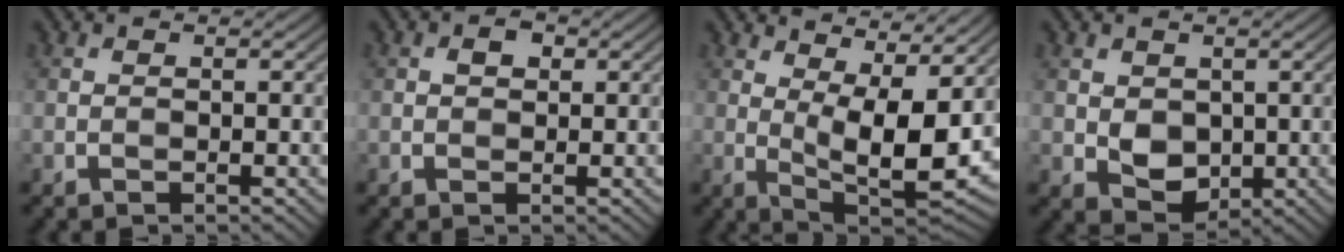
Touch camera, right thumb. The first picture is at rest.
{"total": 1.7, "force": [0.6, 1.2, 1.1], "torque": [-0.020, 0.003, 0.006]}
{"total": 11.8, "force": [4.0, 4.4, 10.2], "torque": [-0.181, -0.005, 0.071]}
{"total": 4.2, "force": [0.8, 3.3, 2.4], "torque": [-0.064, -0.008, 0.021]}